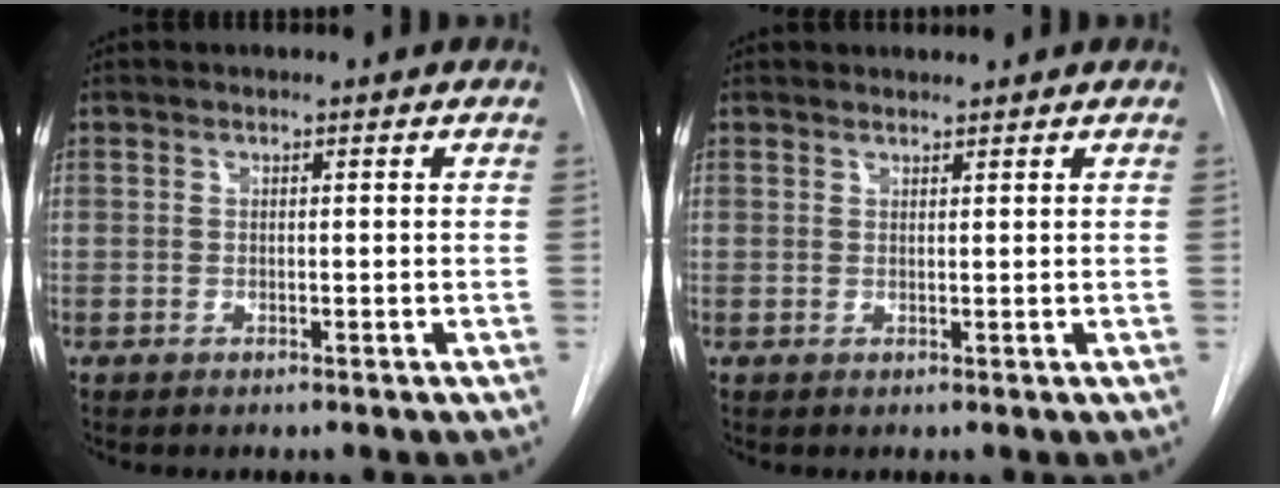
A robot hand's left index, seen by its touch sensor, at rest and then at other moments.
{"total": 1.2, "force": [1.2, 0.0, -0.1], "torque": [-0.006, 0.009, 0.025]}